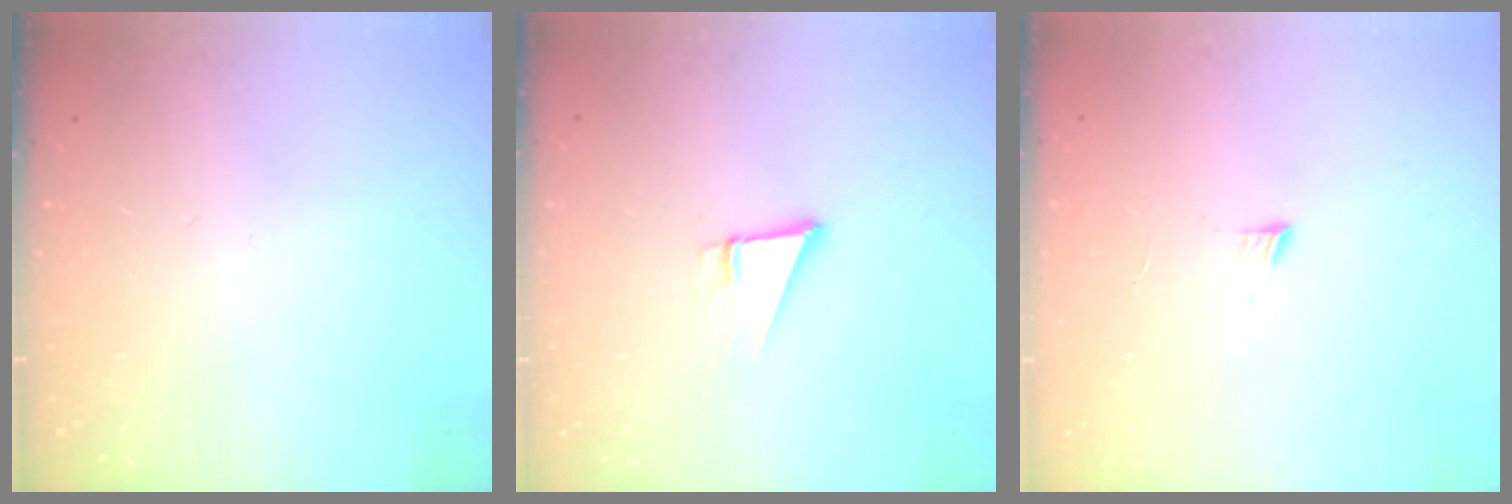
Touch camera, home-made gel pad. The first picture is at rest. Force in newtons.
{"total": 4.4, "press": 3.8, "slide": 2.3}
{"total": 3.5, "press": 3.4, "slide": 0.4}